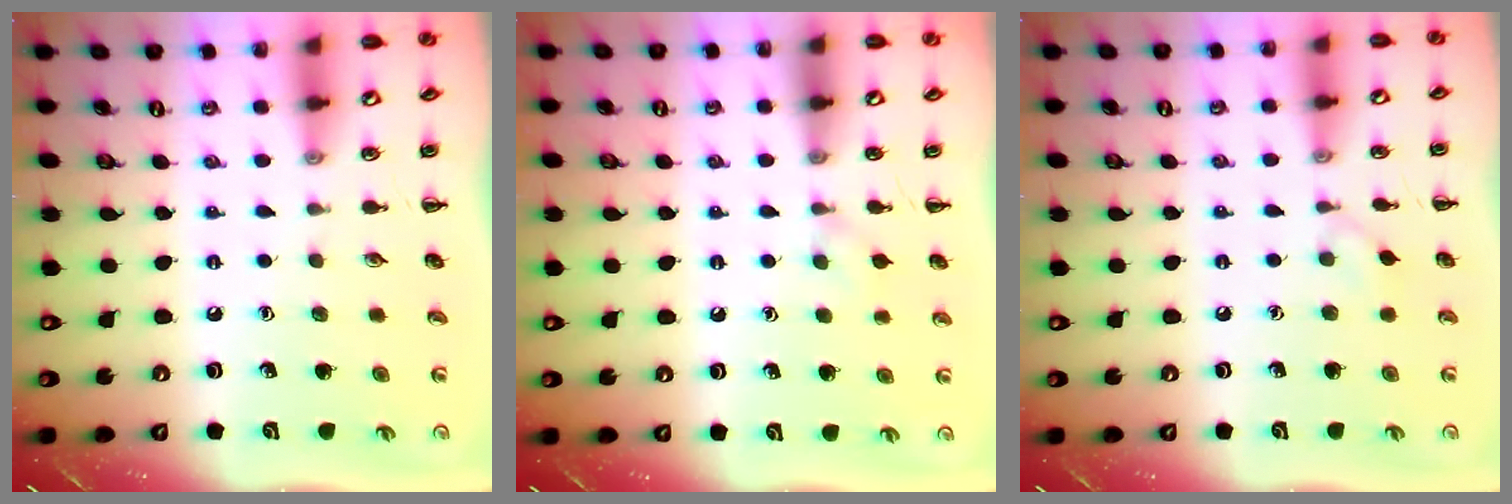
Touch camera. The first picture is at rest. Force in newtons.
{"total": 4.6, "press": 4.4, "slide": 1.5}
{"total": 4.5, "press": 4.1, "slide": 1.6}